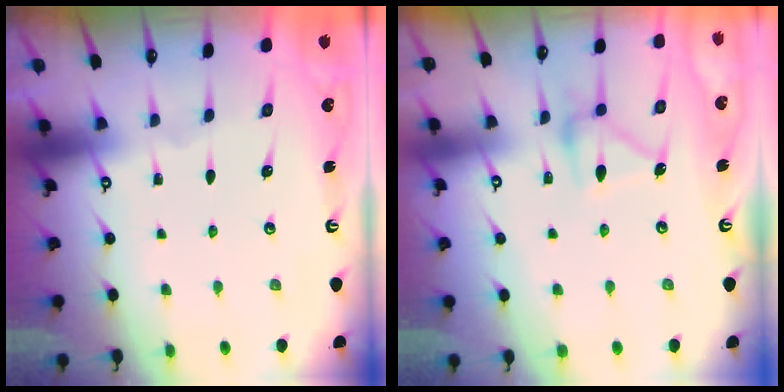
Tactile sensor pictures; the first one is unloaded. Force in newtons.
{"total": 14.2, "press": 14.2, "slide": 0.6}